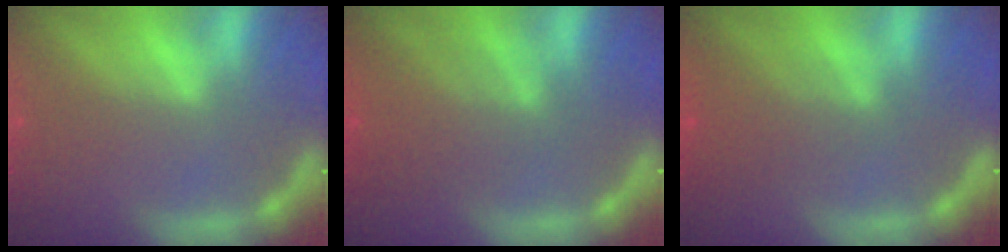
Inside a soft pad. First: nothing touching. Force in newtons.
{"total": 5.0}
{"total": 3.6}